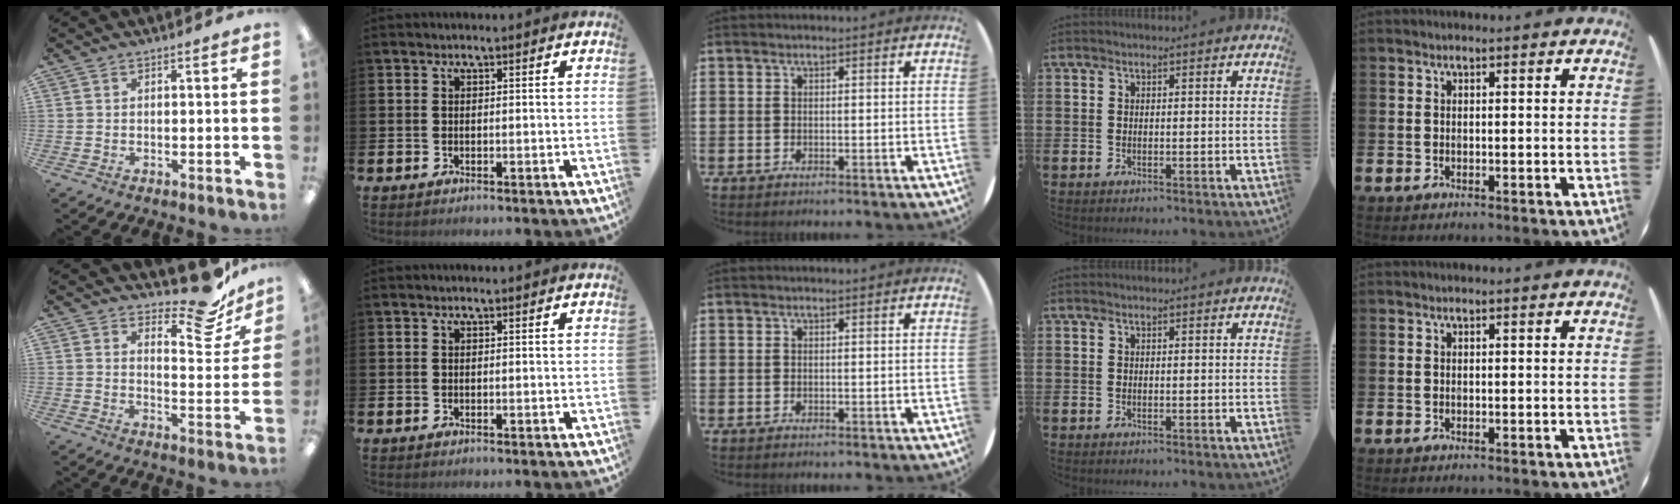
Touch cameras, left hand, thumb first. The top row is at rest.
{"thumb": {"total": 13.2, "force": [10.6, 4.3, 6.6], "torque": [-0.076, -0.083, 0.178]}}